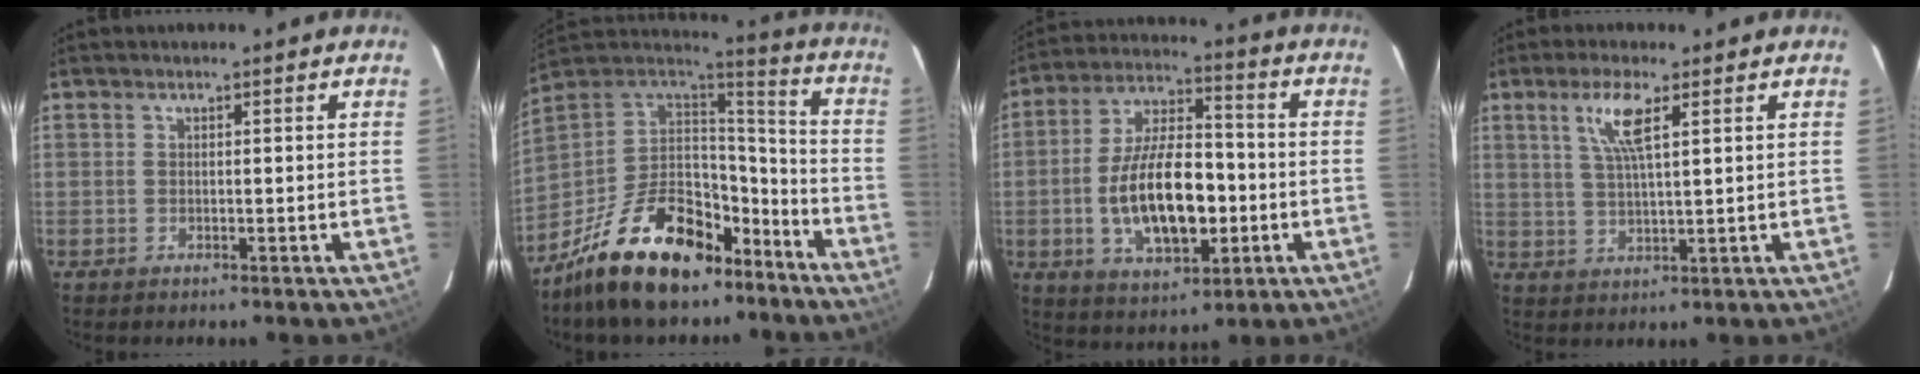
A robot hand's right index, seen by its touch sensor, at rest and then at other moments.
{"total": 24.1, "force": [-15.9, 11.7, 13.8], "torque": [-0.267, 0.017, -0.243]}
{"total": 16.8, "force": [-3.3, 7.9, 14.5], "torque": [-0.278, 0.010, -0.046]}
{"total": 6.2, "force": [2.8, 0.8, 5.4], "torque": [-0.109, 0.001, 0.056]}